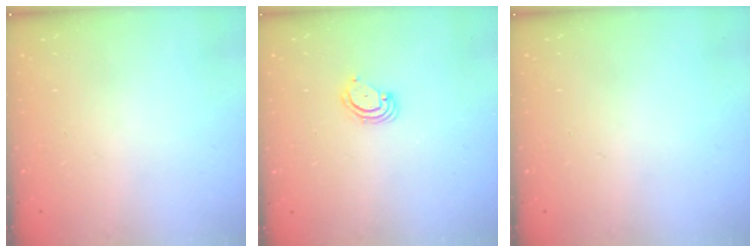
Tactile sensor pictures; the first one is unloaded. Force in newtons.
{"total": 3.9, "press": 3.9, "slide": 0.2}
{"total": 0.0}